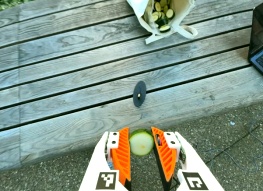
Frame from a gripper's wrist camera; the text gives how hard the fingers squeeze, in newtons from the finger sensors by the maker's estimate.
{"total": 10.4, "left": 10.5, "right": 10.3}